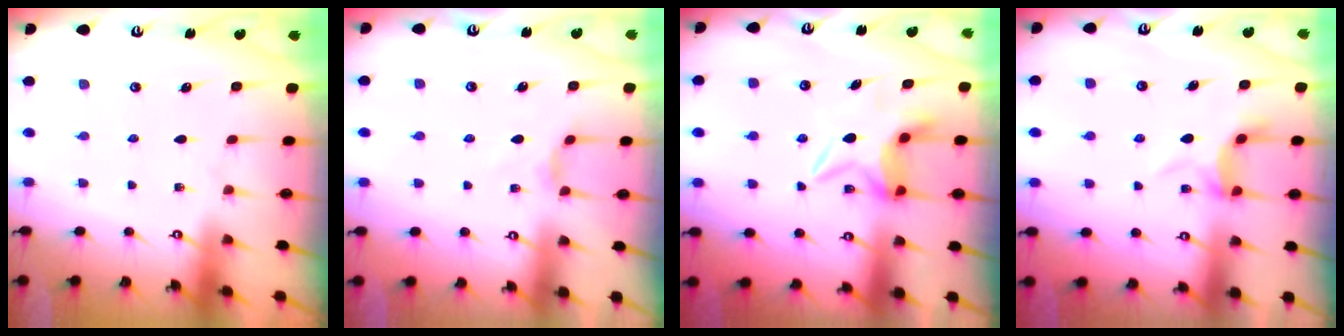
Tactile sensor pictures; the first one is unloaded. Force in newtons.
{"total": 2.4, "press": 2.3, "slide": 0.3}
{"total": 6.1, "press": 6.0, "slide": 0.8}
{"total": 6.2, "press": 6.1, "slide": 1.3}